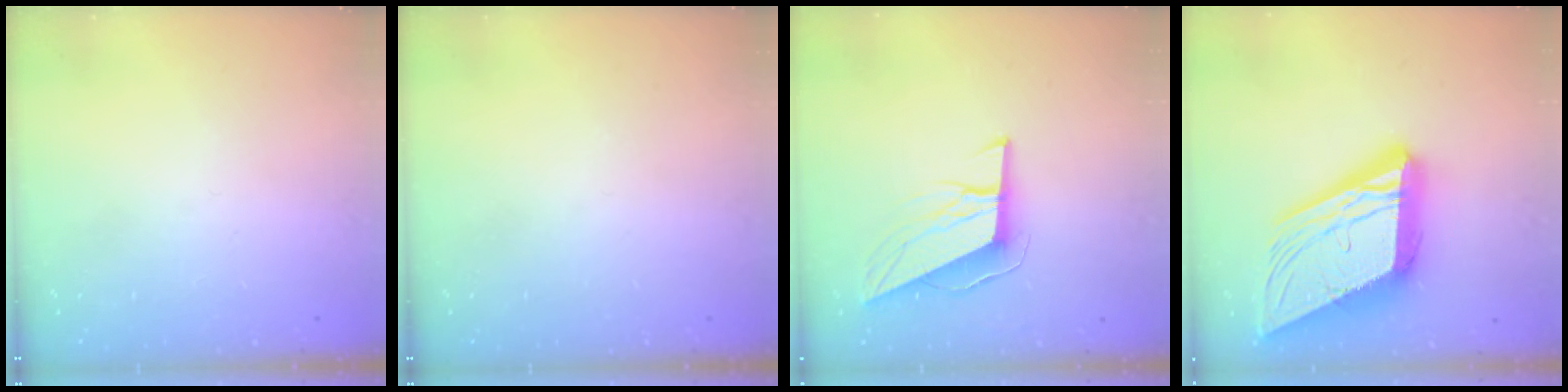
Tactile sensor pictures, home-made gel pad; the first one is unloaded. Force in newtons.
{"total": 0.0}
{"total": 10.3, "press": 9.8, "slide": 3.0}
{"total": 27.2, "press": 26.9, "slide": 4.5}